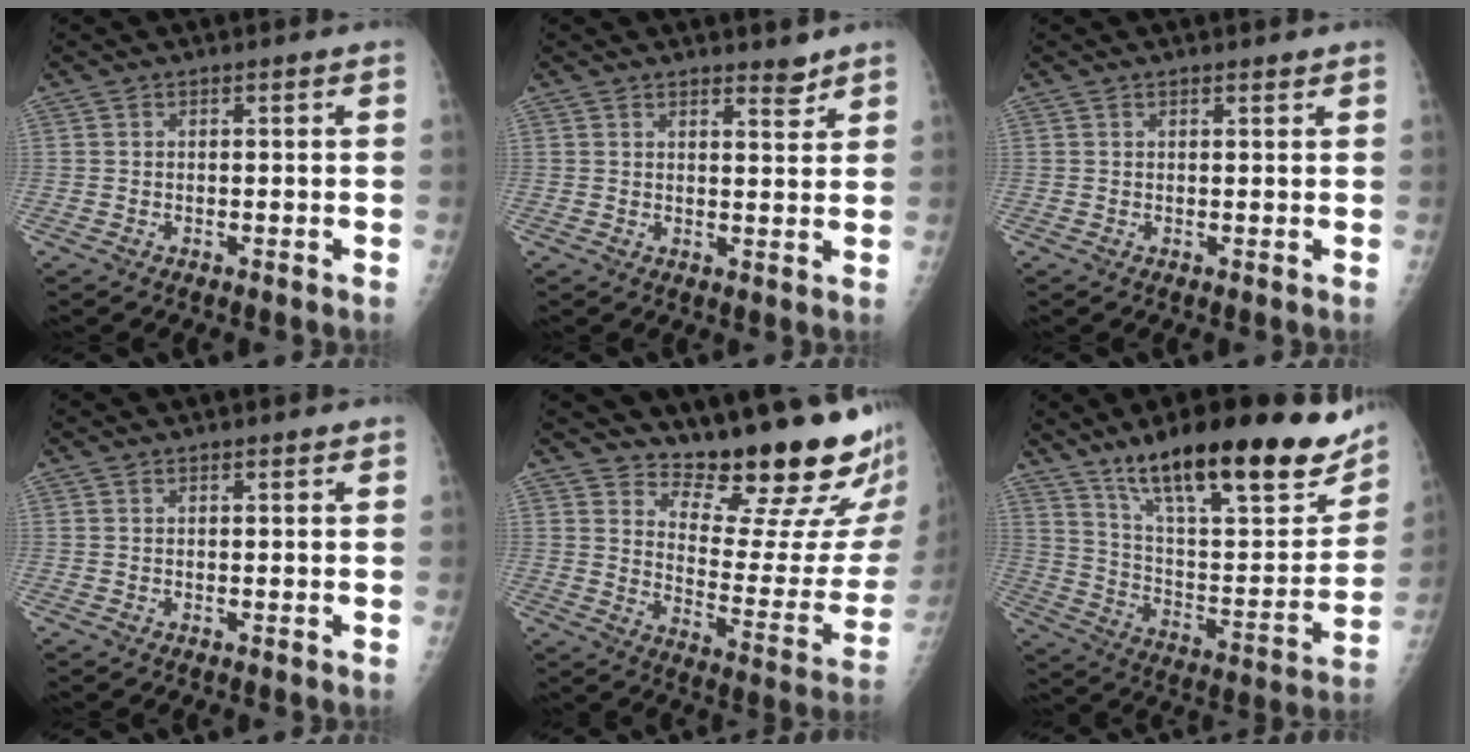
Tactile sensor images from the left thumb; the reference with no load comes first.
{"total": 2.8, "force": [2.4, 0.7, 1.2], "torque": [-0.009, -0.021, 0.035]}
{"total": 0.9, "force": [0.7, 0.2, 0.4], "torque": [-0.006, -0.004, 0.011]}
{"total": 0.7, "force": [0.6, 0.2, 0.3], "torque": [-0.004, -0.001, 0.009]}
{"total": 21.7, "force": [18.3, 4.6, 10.7], "torque": [-0.114, -0.174, 0.239]}
{"total": 28.7, "force": [19.5, 7.9, 19.5], "torque": [-0.257, -0.067, 0.307]}